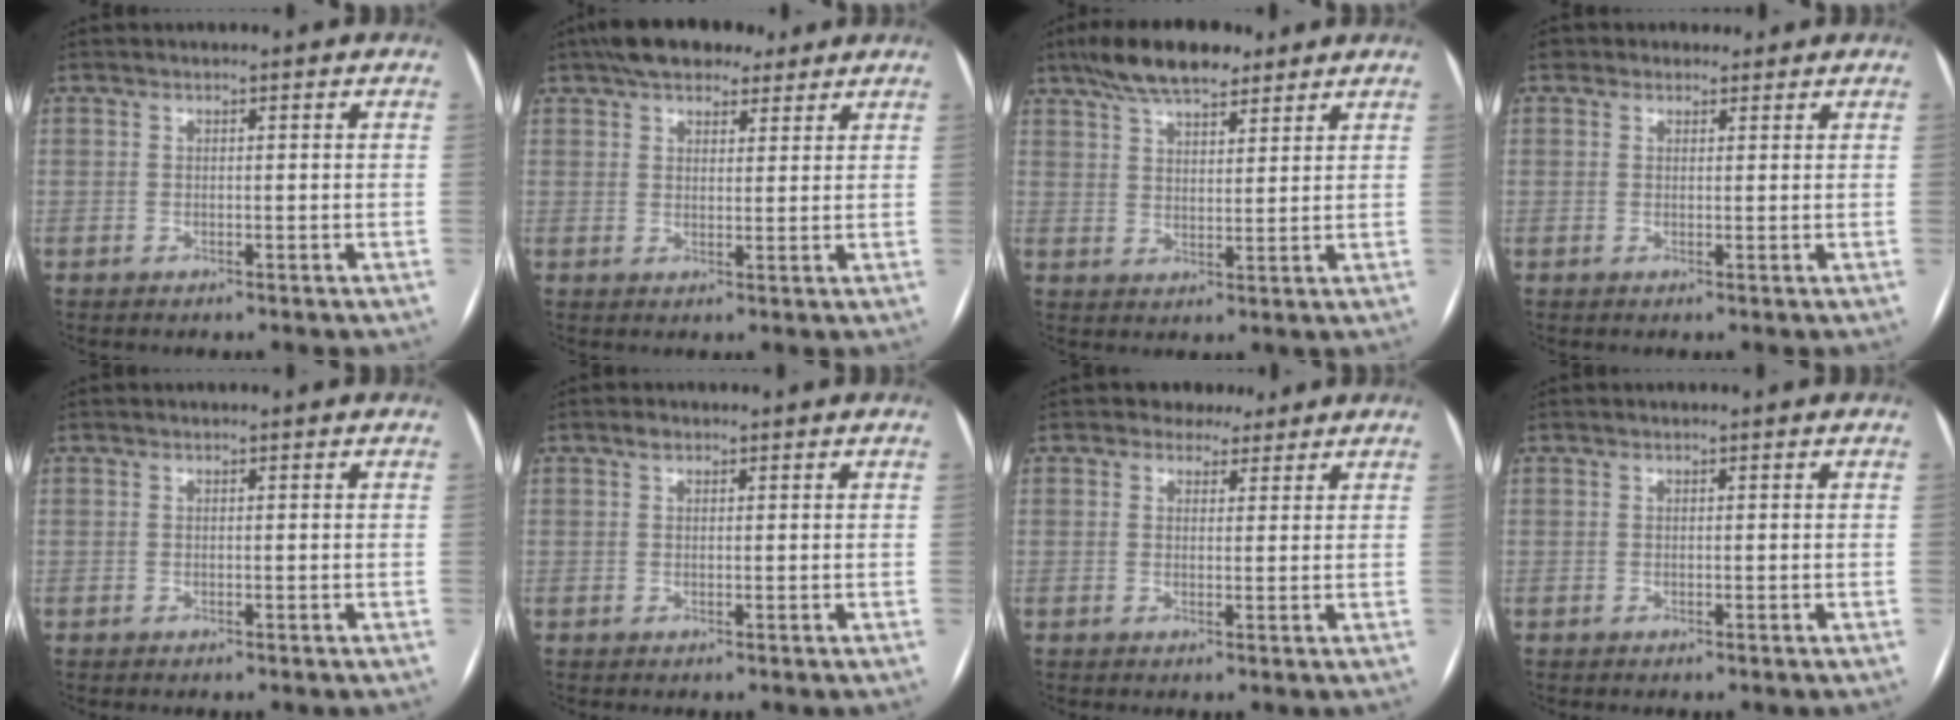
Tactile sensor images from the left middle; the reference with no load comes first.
{"total": 9.5, "force": [7.2, 4.2, 4.6], "torque": [-0.066, 0.032, 0.115]}
{"total": 10.1, "force": [7.6, 3.3, 5.8], "torque": [-0.105, 0.022, 0.132]}
{"total": 2.1, "force": [1.3, 1.6, 0.1], "torque": [0.000, 0.014, 0.017]}
{"total": 0.0}
{"total": 1.0, "force": [0.6, 0.6, 0.5], "torque": [-0.011, 0.008, 0.010]}
{"total": 3.2, "force": [2.4, 2.0, 0.4], "torque": [0.000, 0.010, 0.032]}
{"total": 0.0}